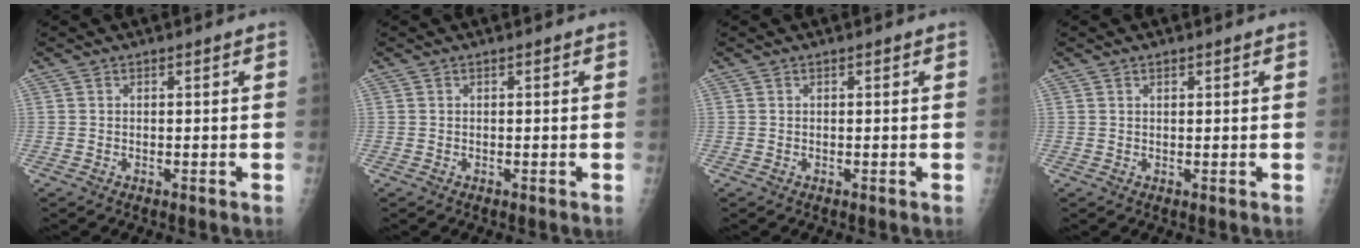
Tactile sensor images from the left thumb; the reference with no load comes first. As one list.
[{"total": 0.0}, {"total": 0.0}, {"total": 0.9, "force": [0.6, 0.5, 0.5], "torque": [-0.005, -0.002, 0.009]}]